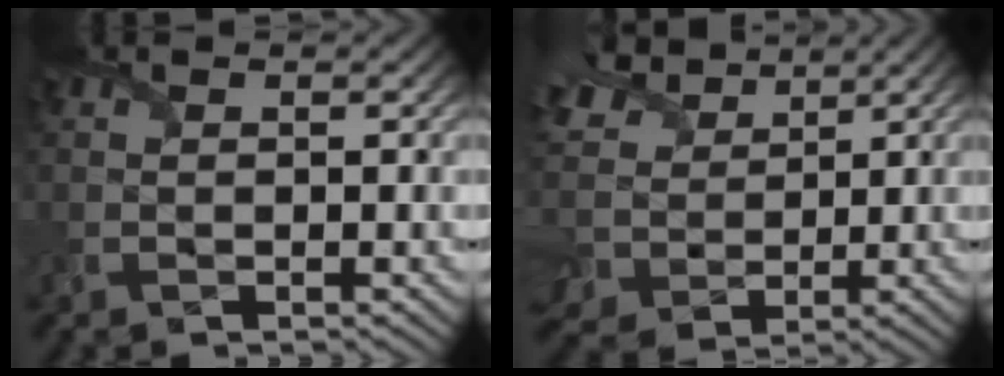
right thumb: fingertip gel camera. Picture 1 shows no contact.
{"total": 12.1, "force": [4.6, 9.0, 6.7], "torque": [-0.207, 0.013, 0.096]}